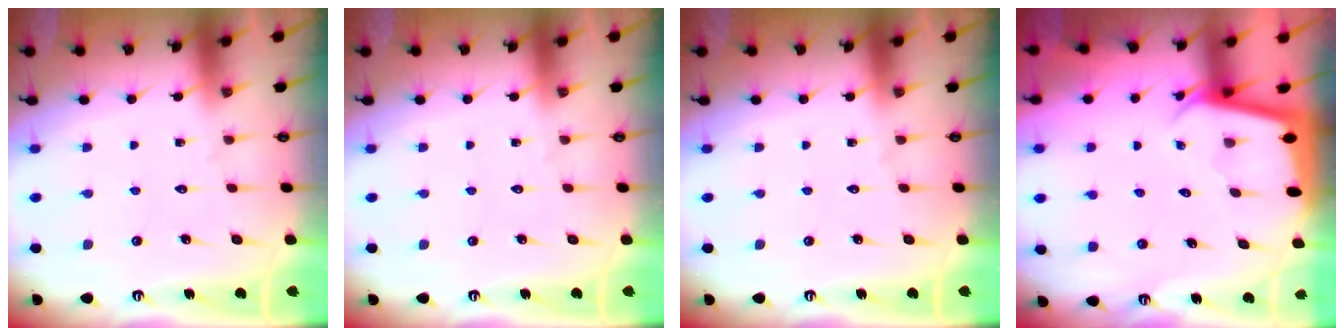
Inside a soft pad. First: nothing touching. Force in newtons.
{"total": 0.0}
{"total": 0.0}
{"total": 2.2, "press": 2.2, "slide": 0.1}